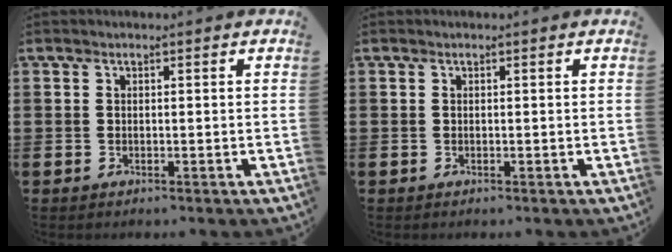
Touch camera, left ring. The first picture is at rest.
{"total": 0.0}